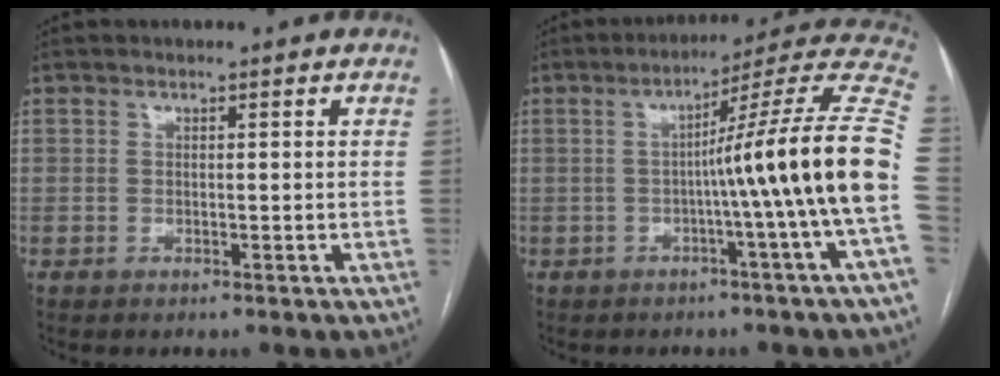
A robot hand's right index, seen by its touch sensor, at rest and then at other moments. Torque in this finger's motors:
{"motor_torque": [1.32, -0.19, 0.63, 0.17]}